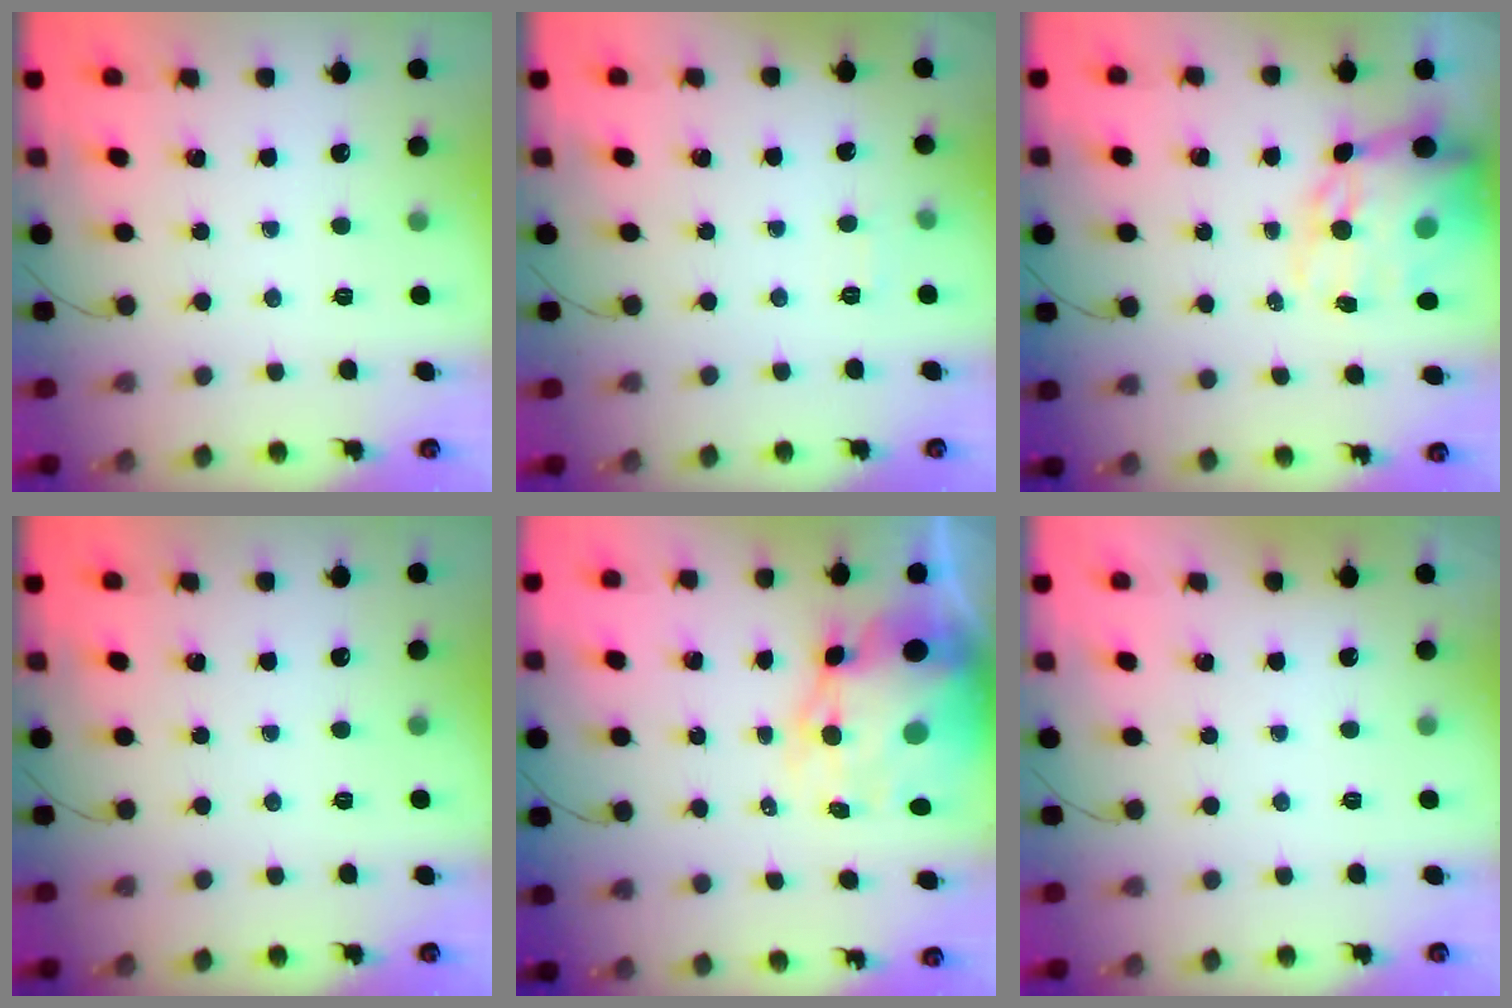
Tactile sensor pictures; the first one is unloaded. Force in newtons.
{"total": 1.9, "press": 1.4, "slide": 1.3}
{"total": 18.0, "press": 17.6, "slide": 3.9}
{"total": 0.0}
{"total": 13.9, "press": 13.4, "slide": 3.7}
{"total": 1.9, "press": 1.9, "slide": 0.3}